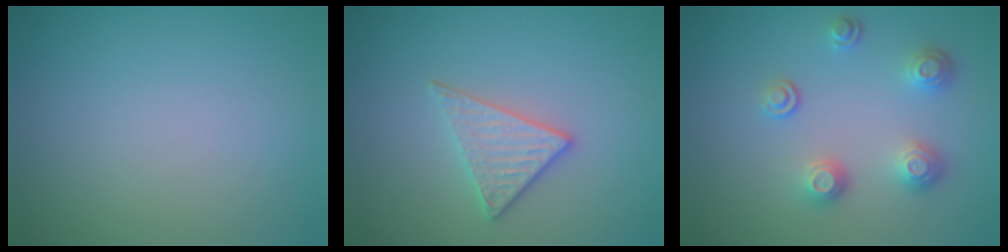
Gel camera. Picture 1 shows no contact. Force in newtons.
{"total": 2.7, "press": 2.5, "slide": 1.1}
{"total": 3.2, "press": 2.5, "slide": 2.0}